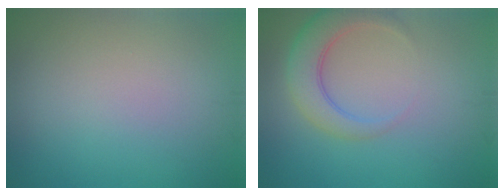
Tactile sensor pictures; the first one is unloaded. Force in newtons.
{"total": 4.4, "press": 4.4, "slide": 0.4}